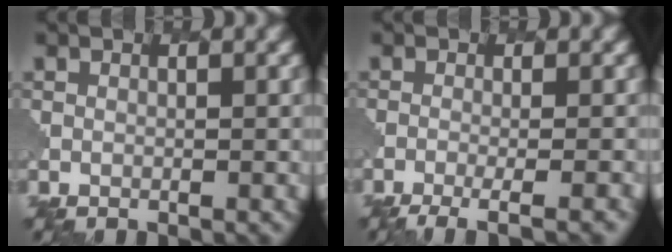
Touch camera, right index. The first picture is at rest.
{"total": 4.0, "force": [-2.3, 0.9, 3.1], "torque": [-0.034, 0.001, -0.040]}